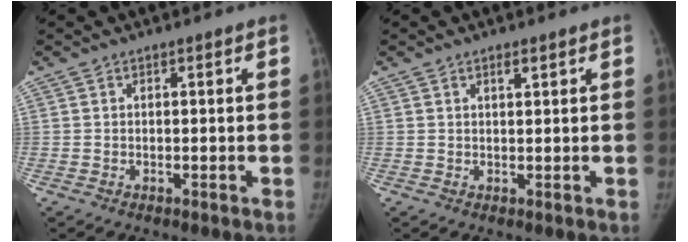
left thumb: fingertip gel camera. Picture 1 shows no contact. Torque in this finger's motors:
{"motor_torque": [0.17, -0.01, 0.19, 0.08, 0.06]}